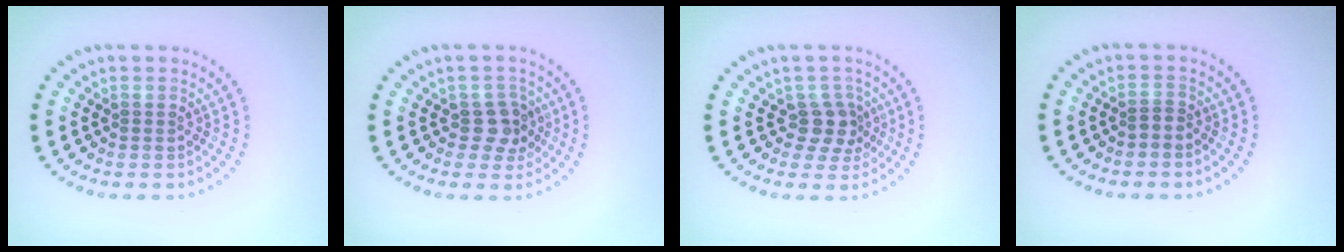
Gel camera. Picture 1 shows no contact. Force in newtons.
{"total": 2.6, "press": 2.4, "slide": 1.2}
{"total": 2.6, "press": 2.0, "slide": 1.7}
{"total": 0.7, "press": 0.5, "slide": 0.6}